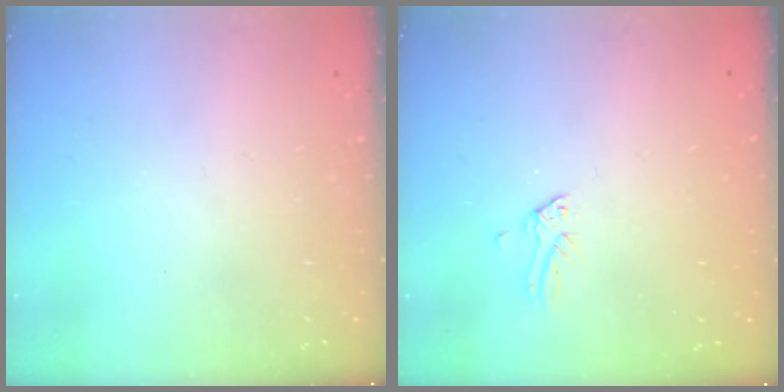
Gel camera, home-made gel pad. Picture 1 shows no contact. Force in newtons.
{"total": 0.0}